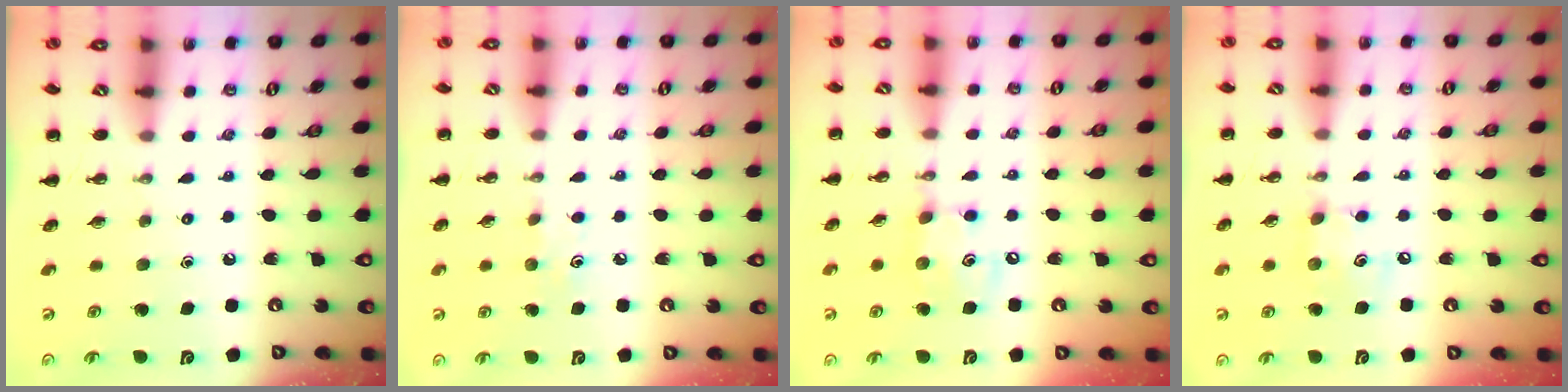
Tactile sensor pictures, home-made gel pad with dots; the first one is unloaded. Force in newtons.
{"total": 4.1, "press": 4.0, "slide": 1.2}
{"total": 7.6, "press": 7.5, "slide": 1.1}
{"total": 6.0, "press": 5.9, "slide": 0.8}